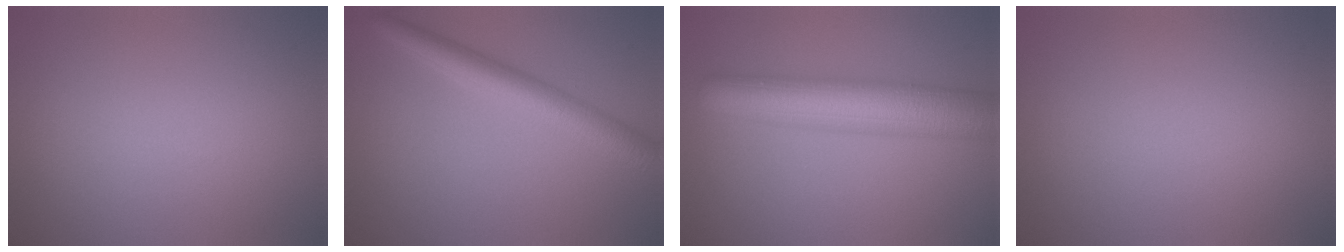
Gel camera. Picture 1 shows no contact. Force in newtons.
{"total": 4.8, "press": 4.8, "slide": 0.1}
{"total": 8.9, "press": 8.9, "slide": 0.2}
{"total": 0.0}